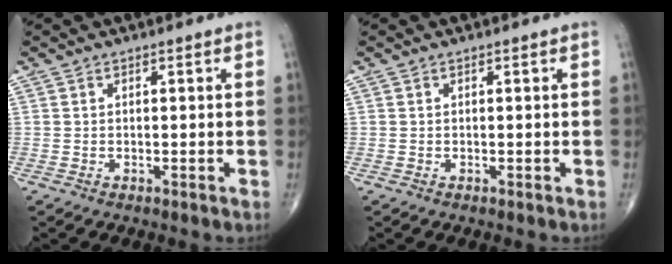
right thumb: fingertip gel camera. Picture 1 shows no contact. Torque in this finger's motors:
{"motor_torque": [0.00, 0.00, -0.09, -0.02, -0.01]}